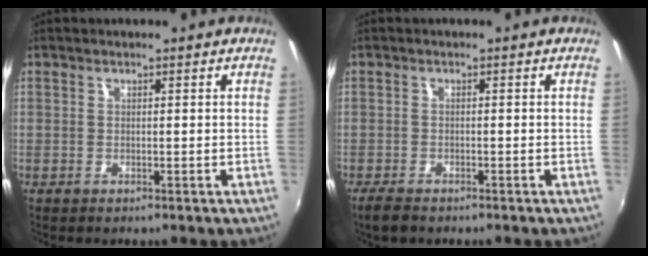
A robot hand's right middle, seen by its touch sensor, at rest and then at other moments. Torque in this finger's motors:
{"motor_torque": [0.01, -0.01, 0.00, 0.02]}